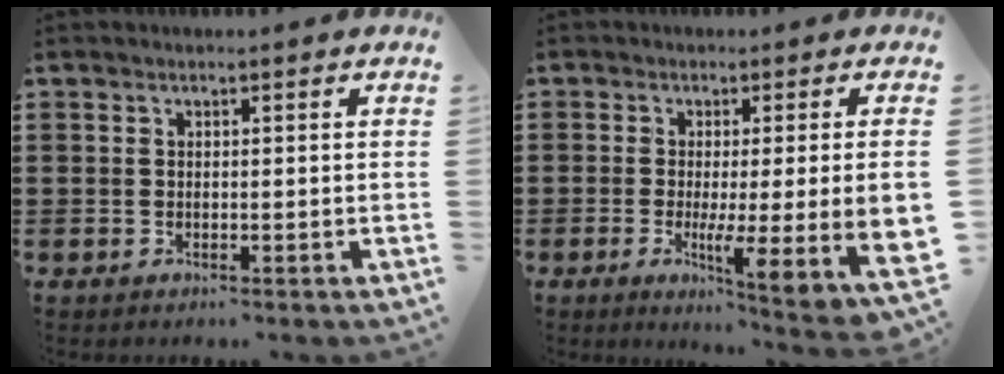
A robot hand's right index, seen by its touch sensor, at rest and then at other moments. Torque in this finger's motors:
{"motor_torque": [0.66, 0.34, 0.13, 0.00]}